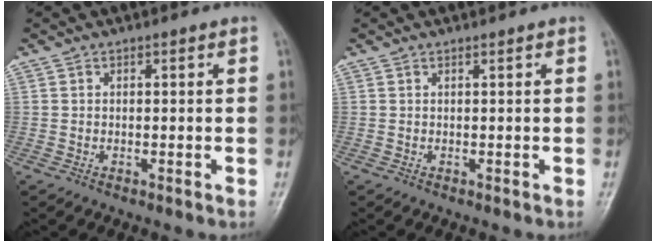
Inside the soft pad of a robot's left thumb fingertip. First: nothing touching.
{"total": 0.0}